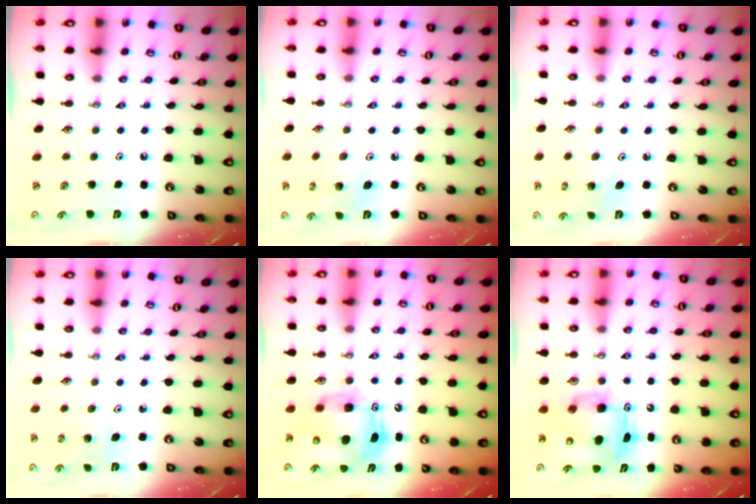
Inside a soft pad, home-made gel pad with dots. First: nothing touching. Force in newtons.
{"total": 4.7, "press": 4.7, "slide": 0.5}
{"total": 2.0, "press": 2.0, "slide": 0.2}
{"total": 3.0, "press": 2.9, "slide": 0.9}
{"total": 13.2, "press": 12.9, "slide": 2.6}
{"total": 8.3, "press": 8.1, "slide": 1.4}